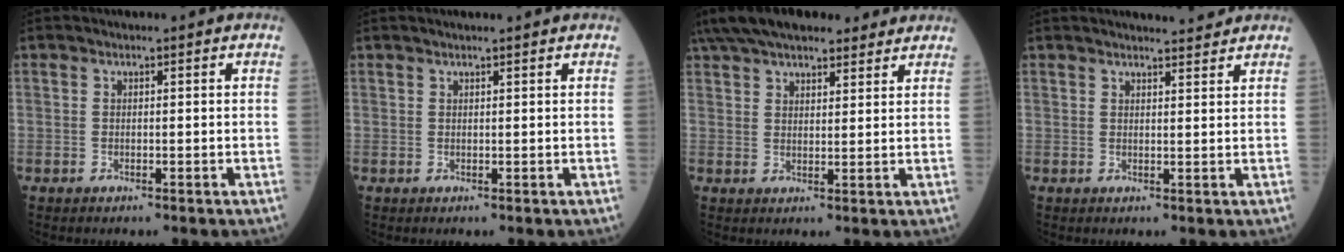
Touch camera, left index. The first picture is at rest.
{"total": 1.8, "force": [1.7, 0.3, 0.6], "torque": [-0.007, 0.019, 0.027]}
{"total": 18.2, "force": [15.1, 5.7, 8.3], "torque": [-0.156, 0.060, 0.231]}
{"total": 4.2, "force": [4.1, 0.3, 1.1], "torque": [-0.020, 0.003, 0.052]}